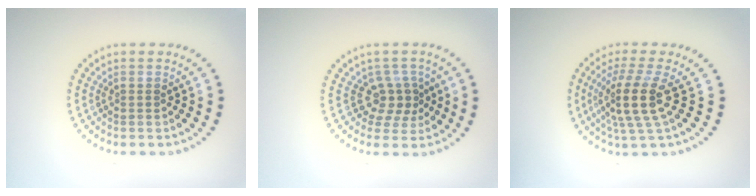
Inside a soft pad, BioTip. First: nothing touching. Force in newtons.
{"total": 2.8, "press": 2.0, "slide": 1.9}
{"total": 4.3, "press": 3.3, "slide": 2.8}